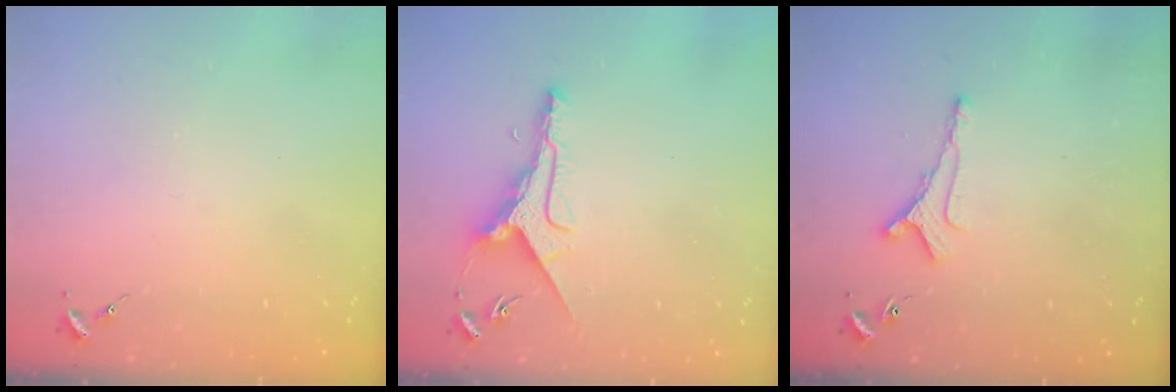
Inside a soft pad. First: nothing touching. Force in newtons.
{"total": 10.3, "press": 10.3, "slide": 0.1}
{"total": 4.5, "press": 4.4, "slide": 0.9}